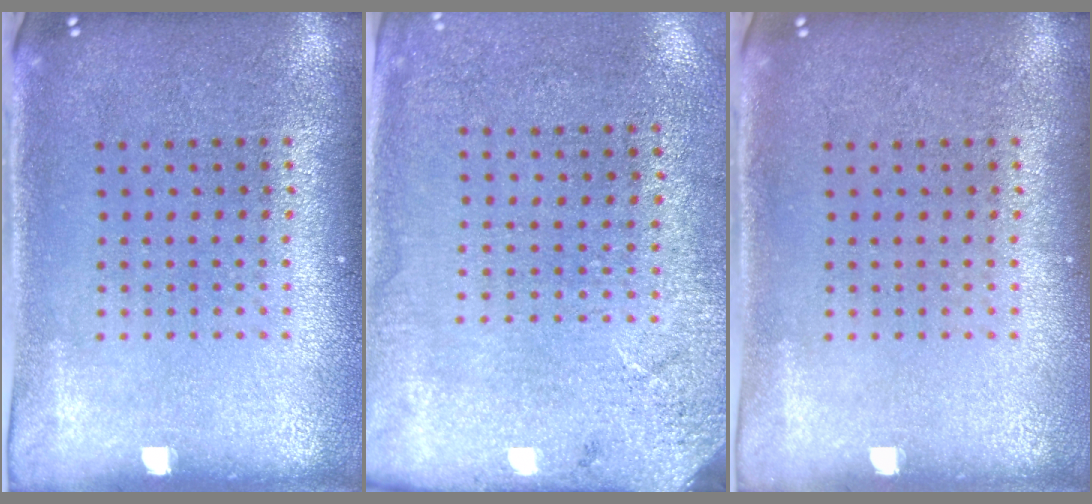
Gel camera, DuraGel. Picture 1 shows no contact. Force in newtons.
{"total": 2.7, "press": 2.2, "slide": 1.5}
{"total": 0.0}